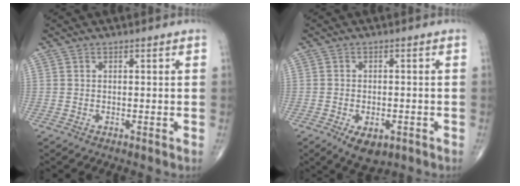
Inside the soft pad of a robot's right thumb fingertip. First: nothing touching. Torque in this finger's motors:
{"motor_torque": [-0.03, 0.24, 0.22, 0.05, 0.16]}